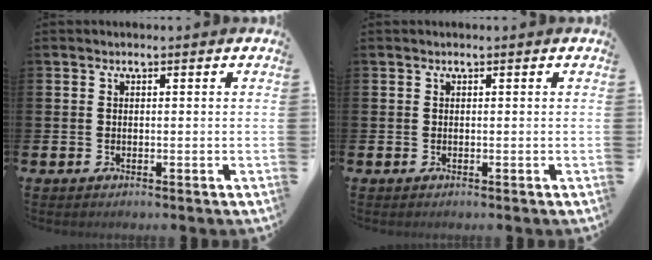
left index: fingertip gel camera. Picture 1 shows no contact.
{"total": 0.0}